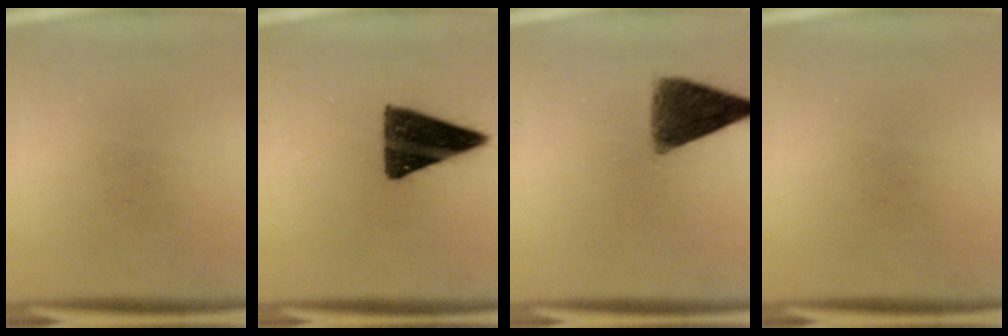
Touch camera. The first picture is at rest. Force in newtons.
{"total": 13.4}
{"total": 9.0}
{"total": 0.0}